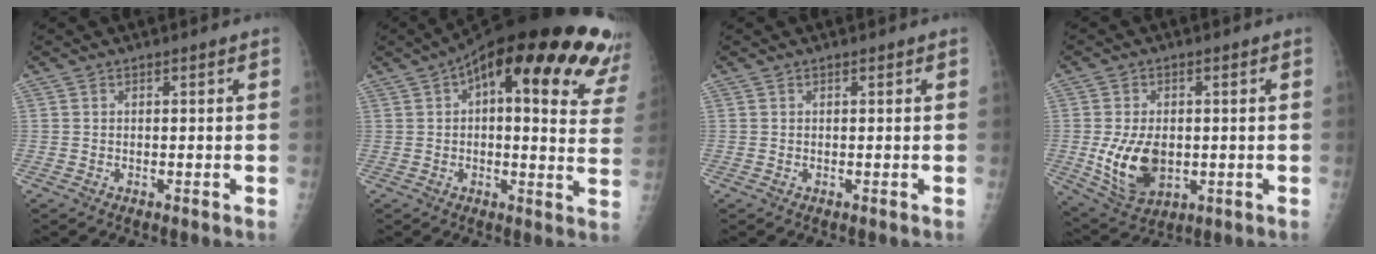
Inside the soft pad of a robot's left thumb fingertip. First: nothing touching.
{"total": 27.2, "force": [14.4, 8.6, 21.3], "torque": [-0.233, 0.010, 0.174]}
{"total": 0.0}
{"total": 10.9, "force": [-1.1, 7.1, 8.2], "torque": [-0.138, -0.011, -0.002]}